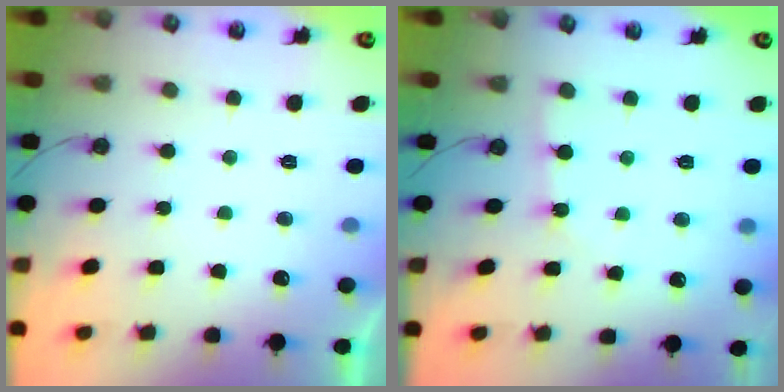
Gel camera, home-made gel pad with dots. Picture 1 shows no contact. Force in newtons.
{"total": 1.9, "press": 1.9, "slide": 0.2}